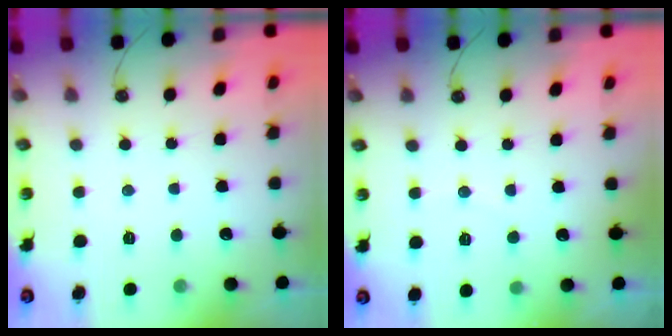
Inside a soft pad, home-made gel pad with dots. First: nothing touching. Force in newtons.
{"total": 2.3, "press": 2.0, "slide": 1.0}